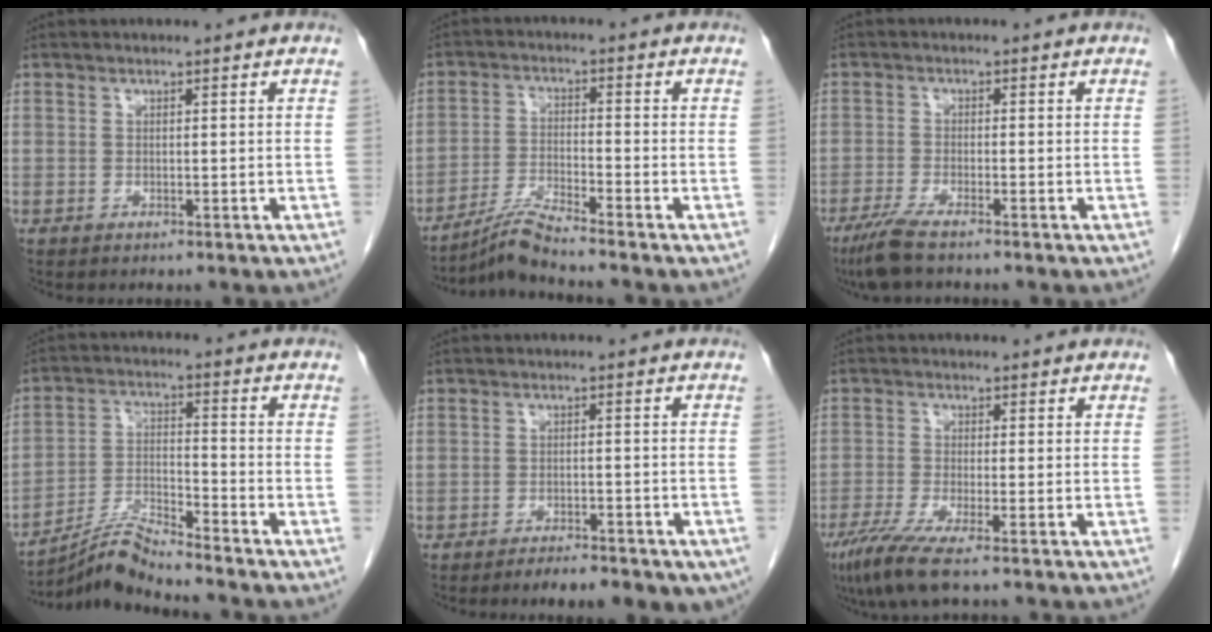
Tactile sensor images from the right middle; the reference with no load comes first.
{"total": 5.5, "force": [-4.9, -1.7, 1.7], "torque": [-0.037, -0.023, -0.096]}
{"total": 4.6, "force": [-3.5, 0.2, 3.0], "torque": [-0.065, -0.013, -0.067]}
{"total": 7.0, "force": [-6.6, -1.5, 1.9], "torque": [-0.046, -0.006, -0.123]}
{"total": 8.4, "force": [-6.0, 2.6, 5.3], "torque": [-0.058, 0.001, -0.079]}
{"total": 6.1, "force": [-4.1, 0.0, 4.5], "torque": [-0.086, -0.018, -0.078]}